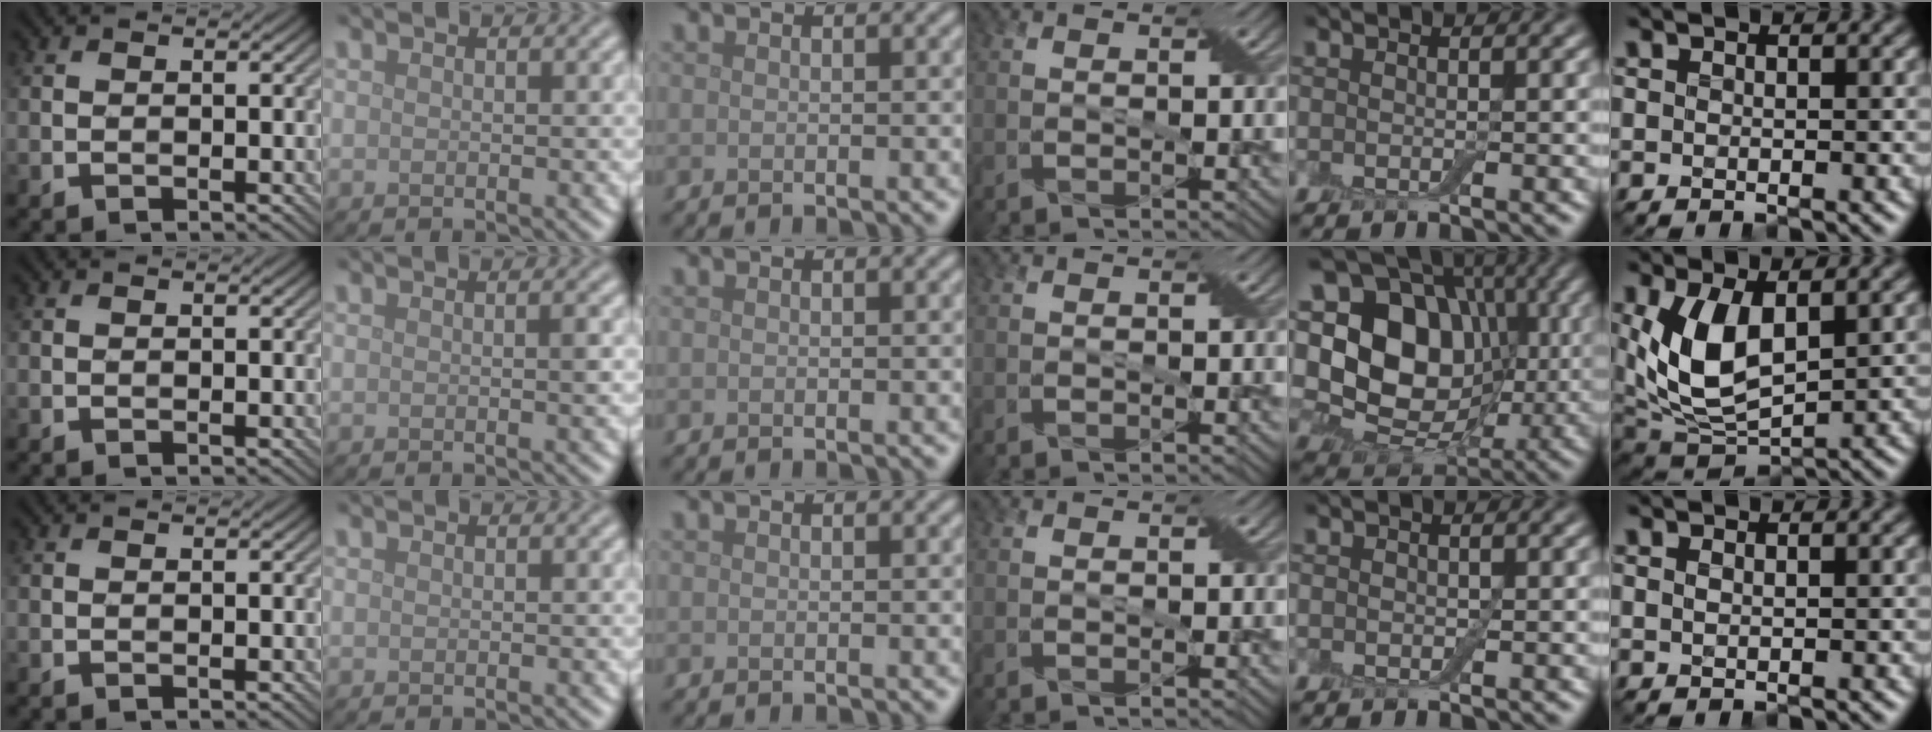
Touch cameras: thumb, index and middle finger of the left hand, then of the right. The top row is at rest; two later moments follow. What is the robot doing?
{"motion": "extract", "object": "drawer"}